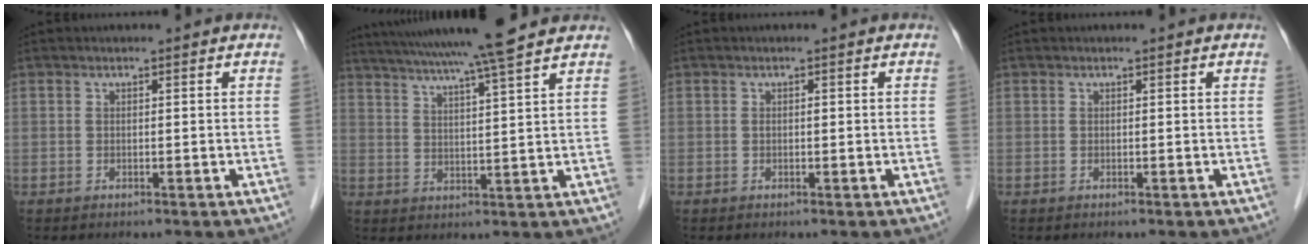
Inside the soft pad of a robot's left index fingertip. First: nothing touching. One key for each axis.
{"total": 14.9, "fx": 12.7, "fy": -1.1, "fz": 7.7, "tx": -0.137, "ty": 0.013, "tz": 0.183}
{"total": 0.5, "fx": 0.0, "fy": 0.2, "fz": 0.5, "tx": -0.010, "ty": 0.001, "tz": 0.000}
{"total": 0.0}